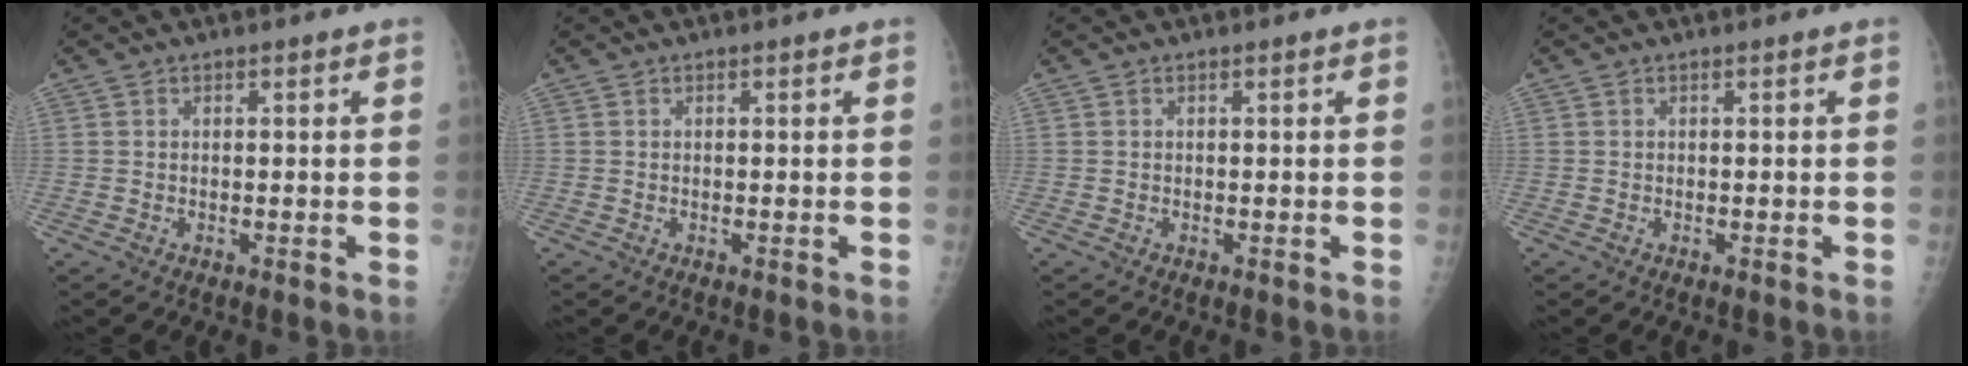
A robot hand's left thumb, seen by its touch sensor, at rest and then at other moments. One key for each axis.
{"total": 0.0}
{"total": 0.0}
{"total": 0.0}